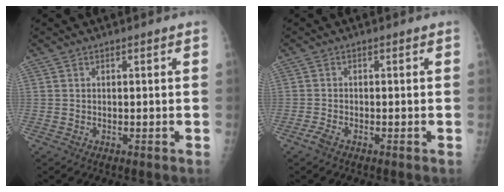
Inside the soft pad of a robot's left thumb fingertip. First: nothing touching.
{"total": 1.7, "force": [-1.3, 0.4, 1.0], "torque": [-0.029, 0.000, -0.030]}